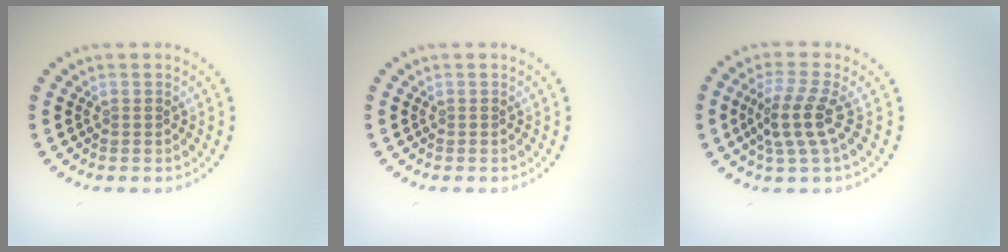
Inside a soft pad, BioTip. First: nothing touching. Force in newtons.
{"total": 0.0}
{"total": 3.4, "press": 2.8, "slide": 1.9}